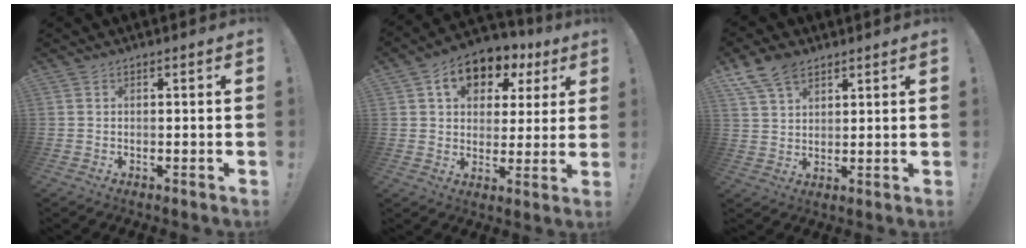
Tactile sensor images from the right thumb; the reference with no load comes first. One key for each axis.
{"total": 11.3, "fx": 5.3, "fy": 8.2, "fz": 5.7, "tx": -0.087, "ty": -0.024, "tz": 0.100}
{"total": 8.7, "fx": 5.9, "fy": 5.0, "fz": 4.1, "tx": -0.075, "ty": -0.021, "tz": 0.116}